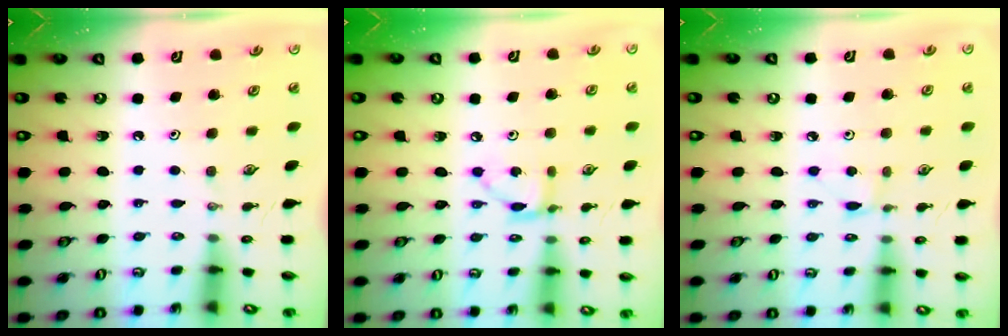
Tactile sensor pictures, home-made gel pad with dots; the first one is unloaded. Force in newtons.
{"total": 5.1, "press": 5.1, "slide": 0.2}
{"total": 2.8, "press": 2.7, "slide": 0.4}